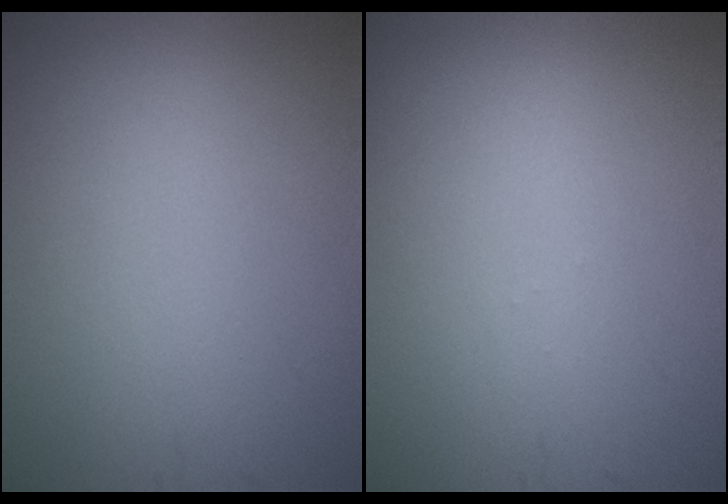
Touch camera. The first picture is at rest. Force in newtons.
{"total": 0.0}